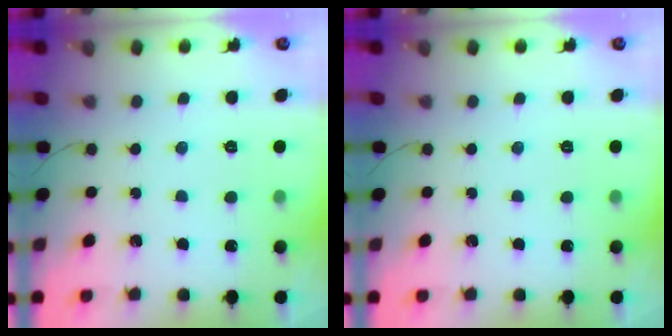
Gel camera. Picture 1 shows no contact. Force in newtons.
{"total": 0.0}